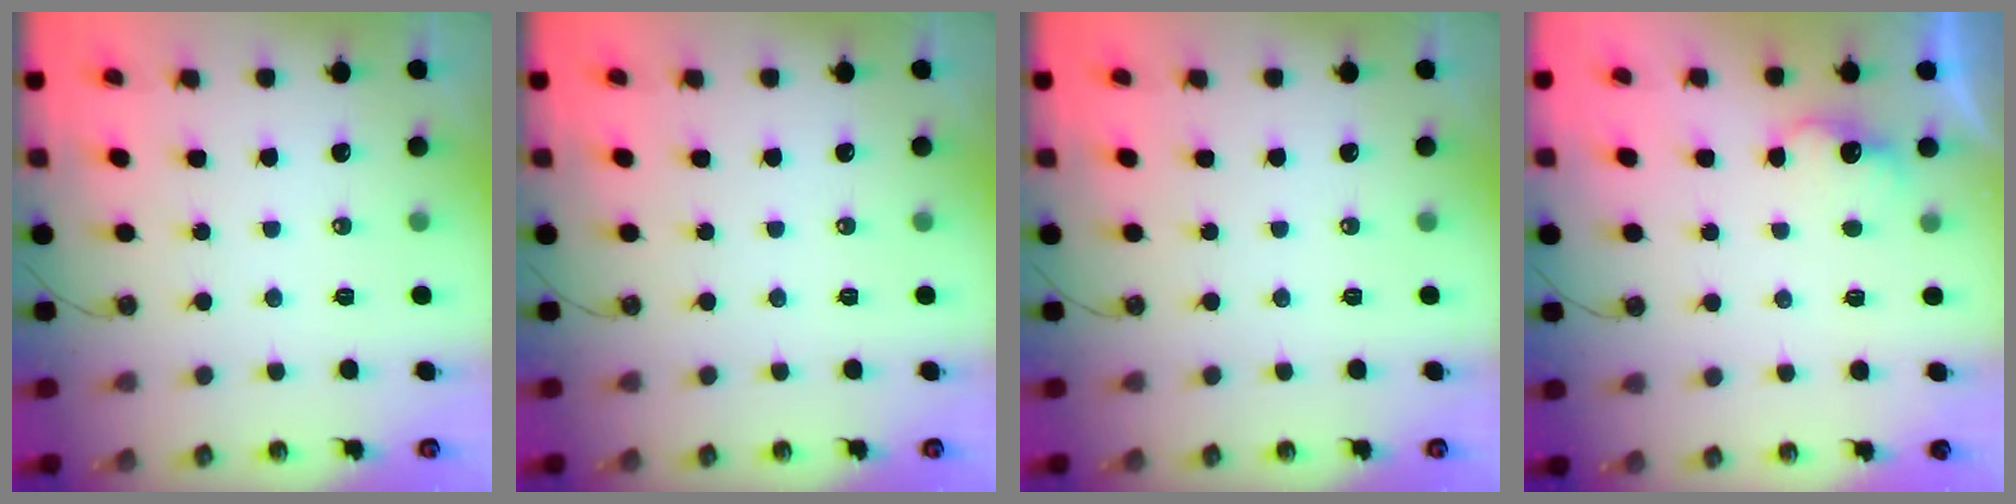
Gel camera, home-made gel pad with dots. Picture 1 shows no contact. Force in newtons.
{"total": 0.0}
{"total": 0.0}
{"total": 5.3, "press": 5.2, "slide": 0.8}